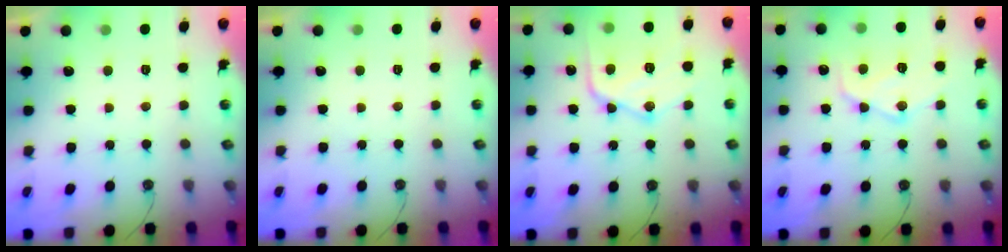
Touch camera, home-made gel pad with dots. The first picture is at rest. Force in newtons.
{"total": 0.0}
{"total": 17.2, "press": 17.1, "slide": 1.7}
{"total": 14.8, "press": 14.7, "slide": 1.2}